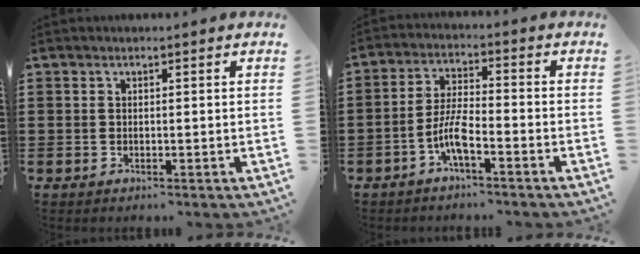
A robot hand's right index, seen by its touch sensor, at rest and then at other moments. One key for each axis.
{"total": 6.0, "fx": -3.2, "fy": 1.1, "fz": 4.9, "tx": -0.125, "ty": -0.013, "tz": -0.067}